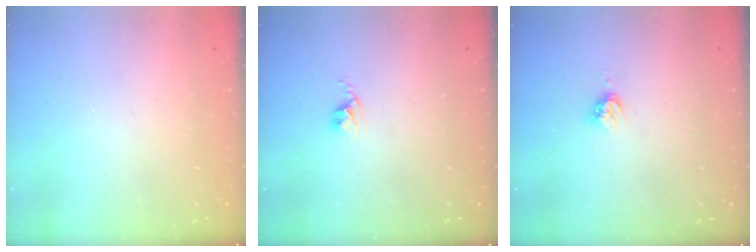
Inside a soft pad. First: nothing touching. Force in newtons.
{"total": 2.4, "press": 2.4, "slide": 0.3}
{"total": 4.5, "press": 4.5, "slide": 0.5}